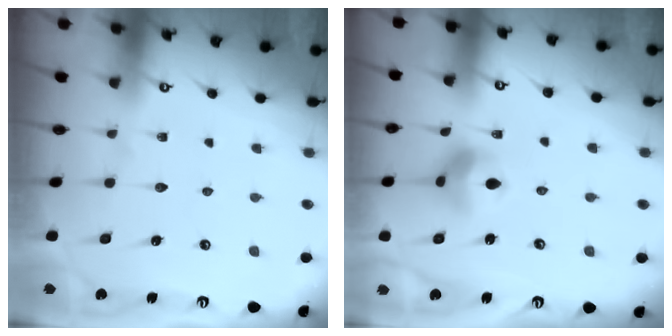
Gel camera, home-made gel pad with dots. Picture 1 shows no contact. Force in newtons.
{"total": 8.9, "press": 8.8, "slide": 1.2}